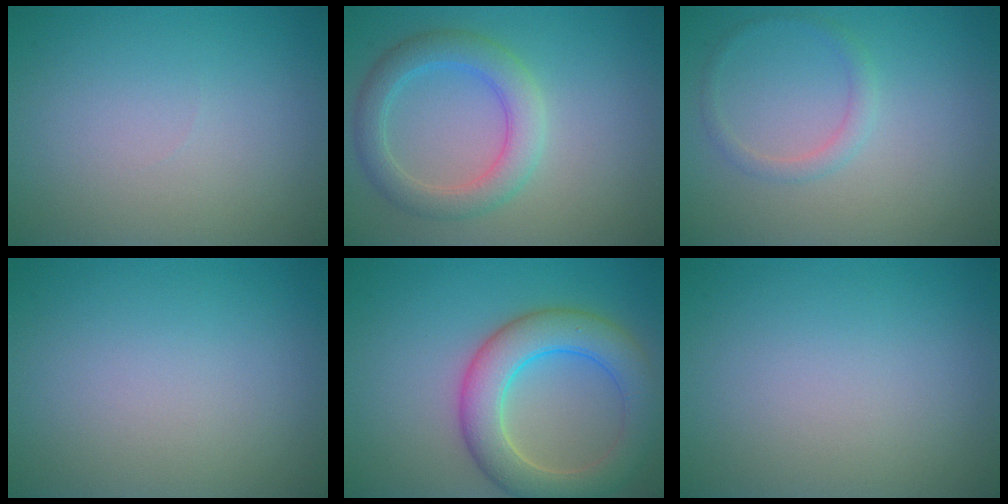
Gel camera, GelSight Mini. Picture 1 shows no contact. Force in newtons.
{"total": 4.1, "press": 4.1, "slide": 0.1}
{"total": 1.3, "press": 1.3, "slide": 0.1}
{"total": 0.0}
{"total": 6.8, "press": 6.7, "slide": 0.3}
{"total": 0.0}